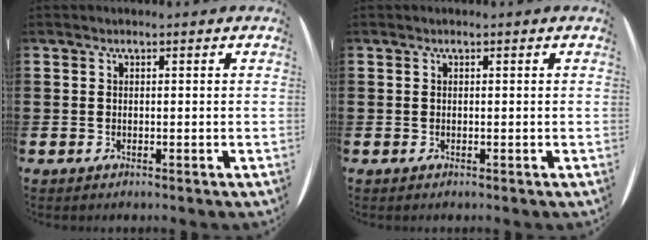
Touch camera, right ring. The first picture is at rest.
{"total": 0.0}